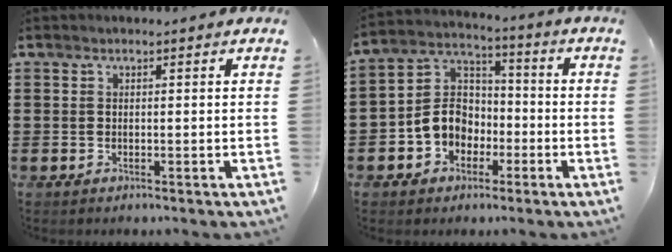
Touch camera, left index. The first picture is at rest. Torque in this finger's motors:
{"motor_torque": [1.56, 0.58, 0.37, 0.13]}